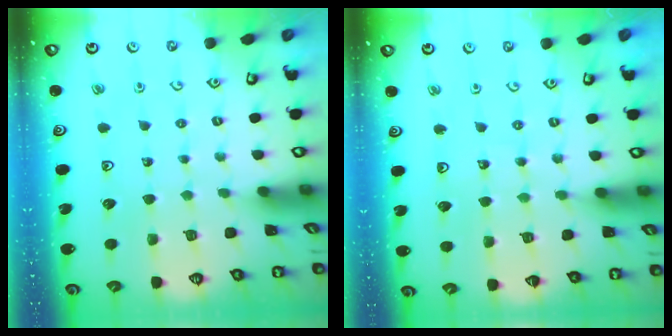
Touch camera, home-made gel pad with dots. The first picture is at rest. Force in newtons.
{"total": 6.0, "press": 5.8, "slide": 1.7}